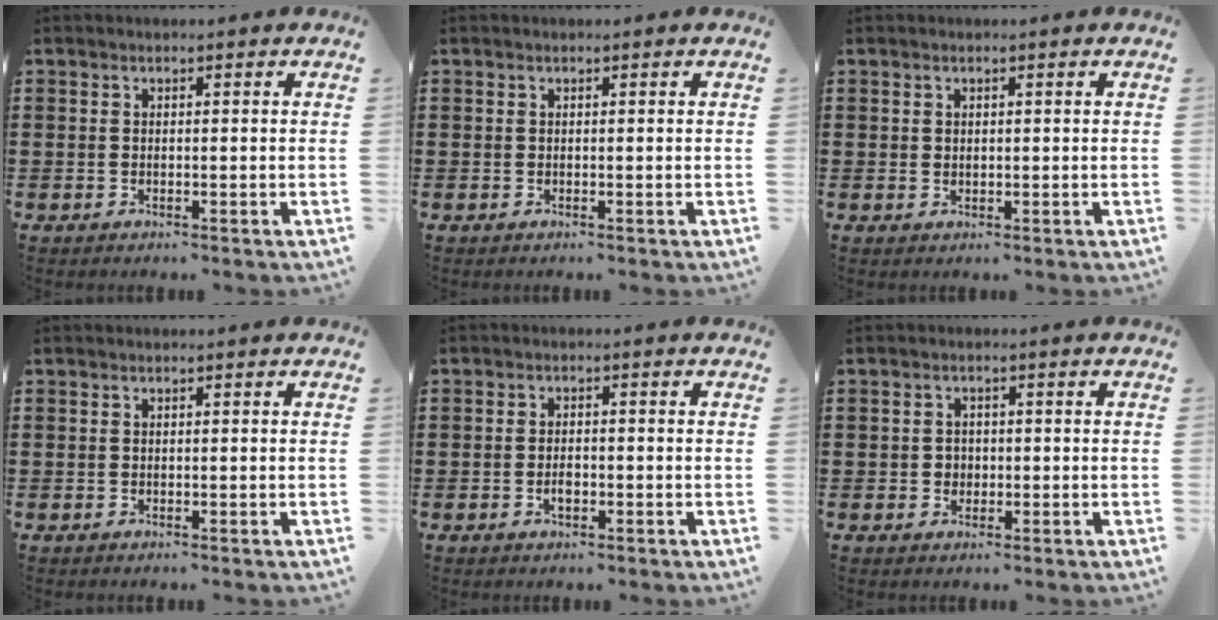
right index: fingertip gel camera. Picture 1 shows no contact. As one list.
[{"total": 0.0}, {"total": 0.7, "force": [0.4, 0.5, 0.2], "torque": [-0.006, 0.002, 0.009]}, {"total": 0.0}, {"total": 2.2, "force": [-0.7, 1.0, 1.8], "torque": [-0.034, 0.001, -0.013]}, {"total": 1.7, "force": [-0.2, 1.6, 0.5], "torque": [-0.014, 0.004, -0.006]}]